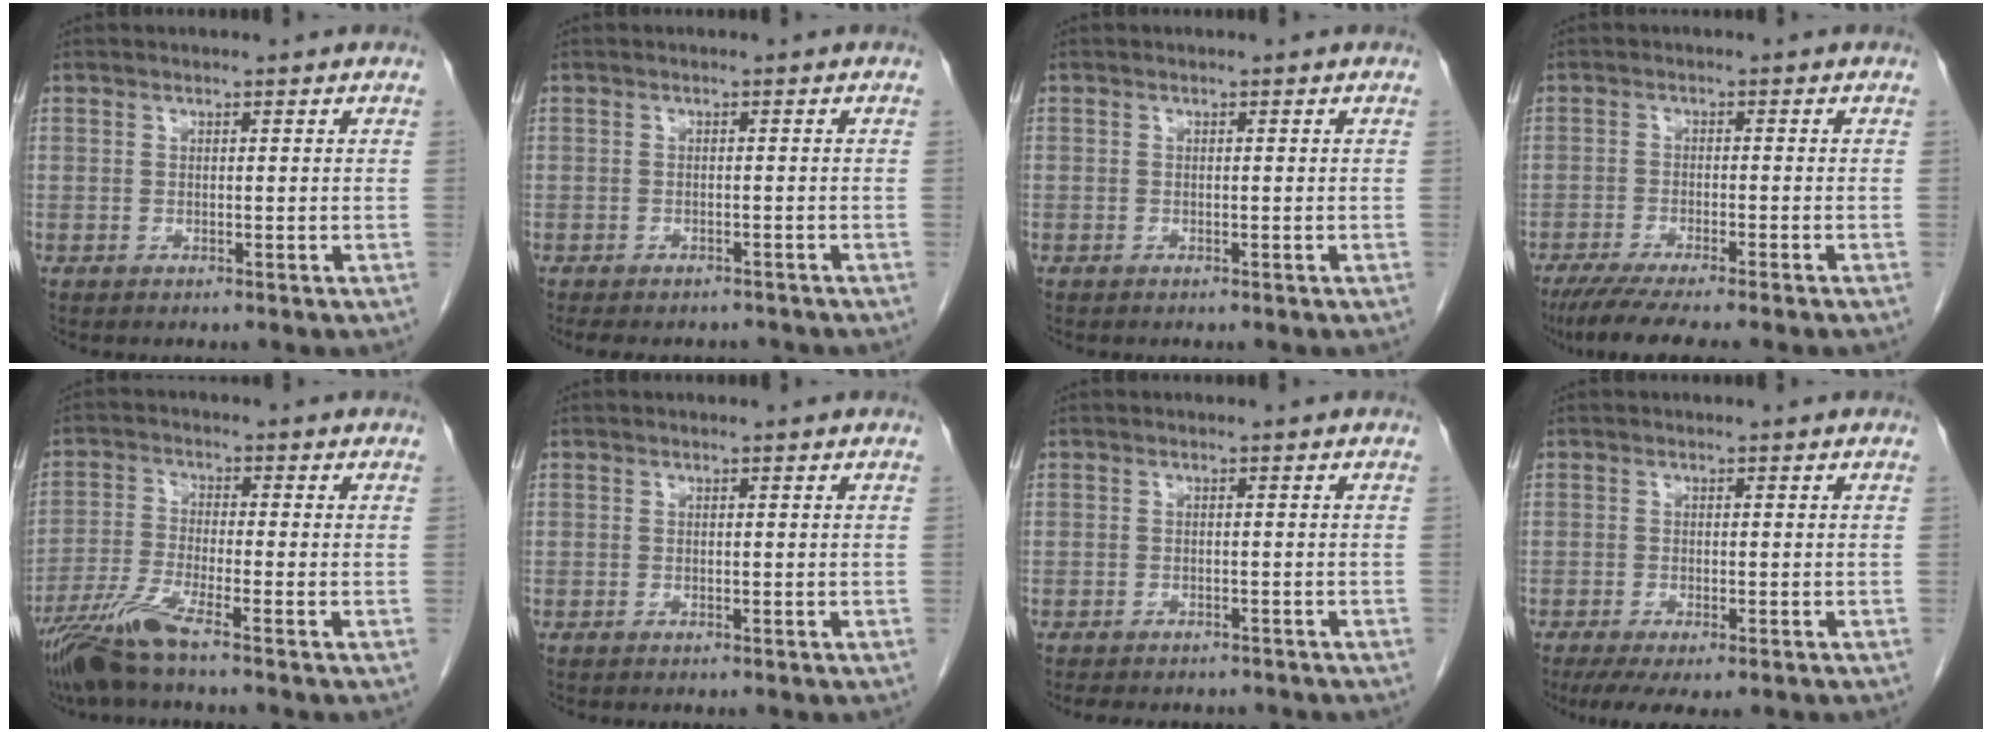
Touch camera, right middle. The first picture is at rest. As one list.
[{"total": 8.1, "force": [-7.1, 3.0, 2.5], "torque": [-0.037, -0.001, -0.086]}, {"total": 0.0}, {"total": 9.1, "force": [-7.5, 0.0, 5.2], "torque": [-0.069, -0.022, -0.115]}, {"total": 7.1, "force": [-5.4, -0.8, 4.5], "torque": [-0.098, -0.028, -0.109]}, {"total": 0.0}, {"total": 7.9, "force": [-6.9, 2.8, 2.5], "torque": [-0.039, 0.001, -0.084]}, {"total": 7.3, "force": [-5.4, 2.0, 4.5], "torque": [-0.063, -0.015, -0.081]}]